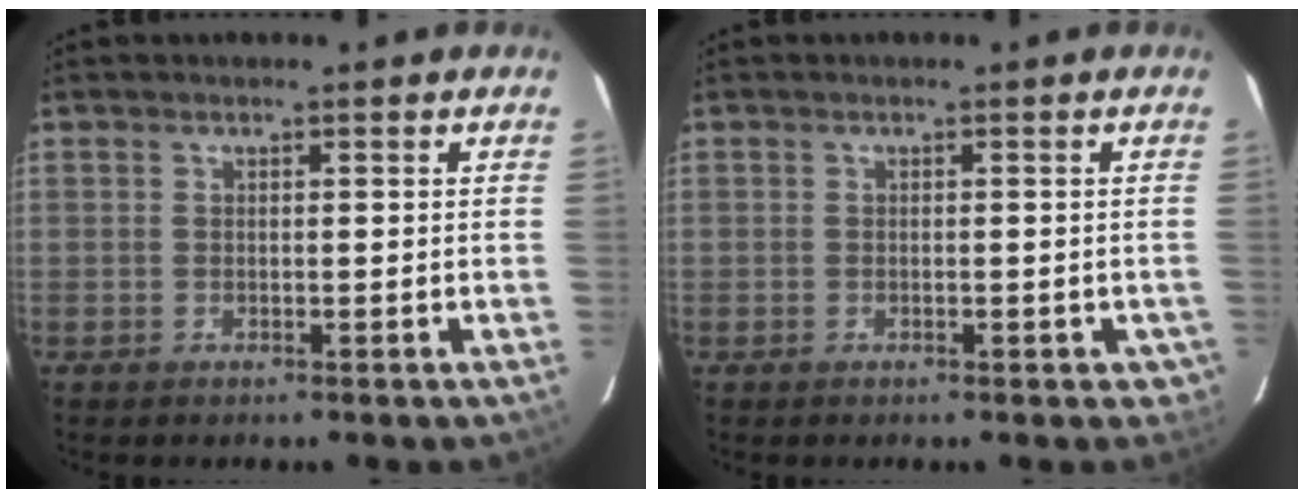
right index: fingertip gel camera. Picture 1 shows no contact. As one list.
[{"total": 2.4, "force": [-1.3, 1.3, 1.5], "torque": [-0.001, 0.005, -0.012]}]